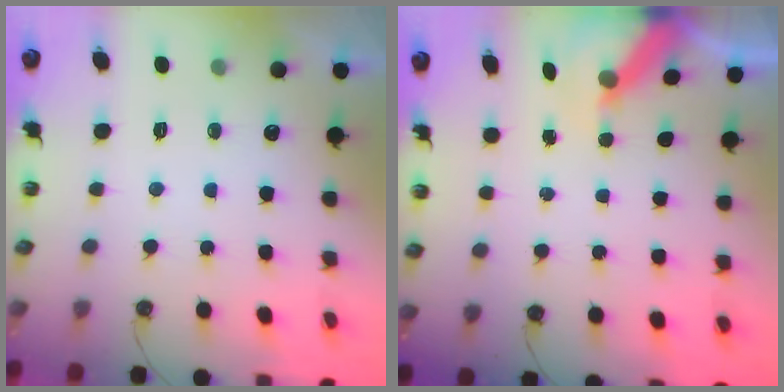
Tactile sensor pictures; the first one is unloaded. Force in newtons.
{"total": 6.4, "press": 6.4, "slide": 0.9}